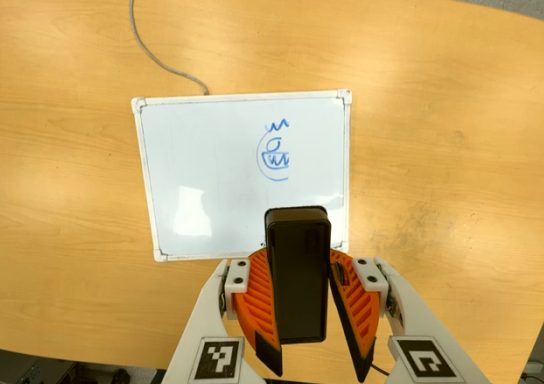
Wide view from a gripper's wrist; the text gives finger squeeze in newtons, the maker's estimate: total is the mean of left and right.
{"total": 7.7, "left": 8.5, "right": 7.0}